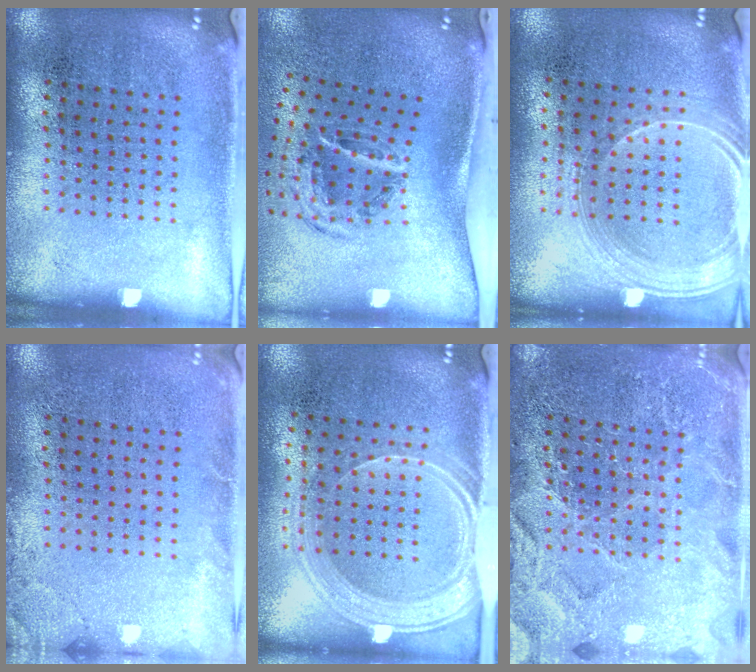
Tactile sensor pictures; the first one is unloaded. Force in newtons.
{"total": 2.0, "press": 1.2, "slide": 1.5}
{"total": 1.7, "press": 1.5, "slide": 0.9}
{"total": 1.7, "press": 1.7, "slide": 0.3}
{"total": 1.9, "press": 1.7, "slide": 0.9}
{"total": 3.4, "press": 3.4, "slide": 0.6}